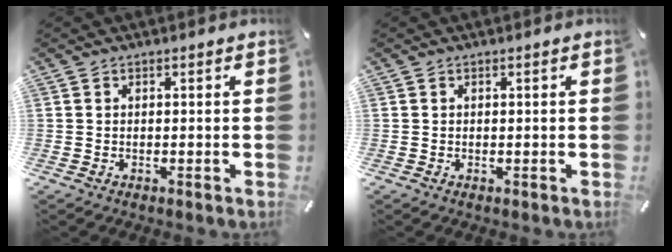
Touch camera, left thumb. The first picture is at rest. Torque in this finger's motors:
{"motor_torque": [0.28, 0.36, -0.10, -0.08, 0.03]}